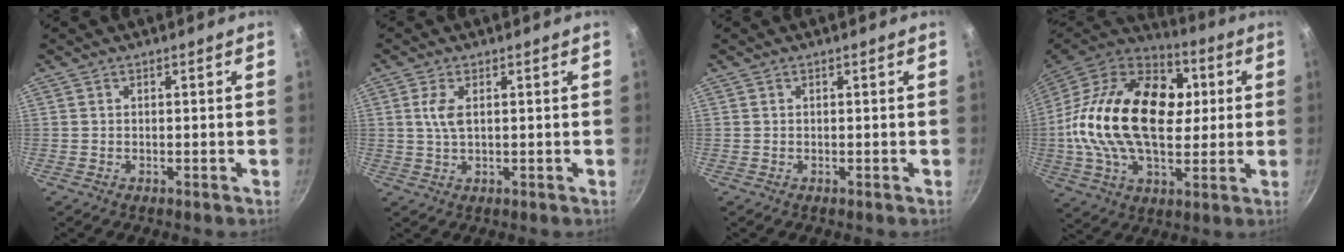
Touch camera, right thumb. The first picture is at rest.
{"total": 3.4, "force": [0.9, 1.4, 3.0], "torque": [-0.064, -0.001, 0.018]}
{"total": 0.0}
{"total": 30.1, "force": [3.1, 18.9, 23.2], "torque": [-0.396, 0.025, 0.039]}